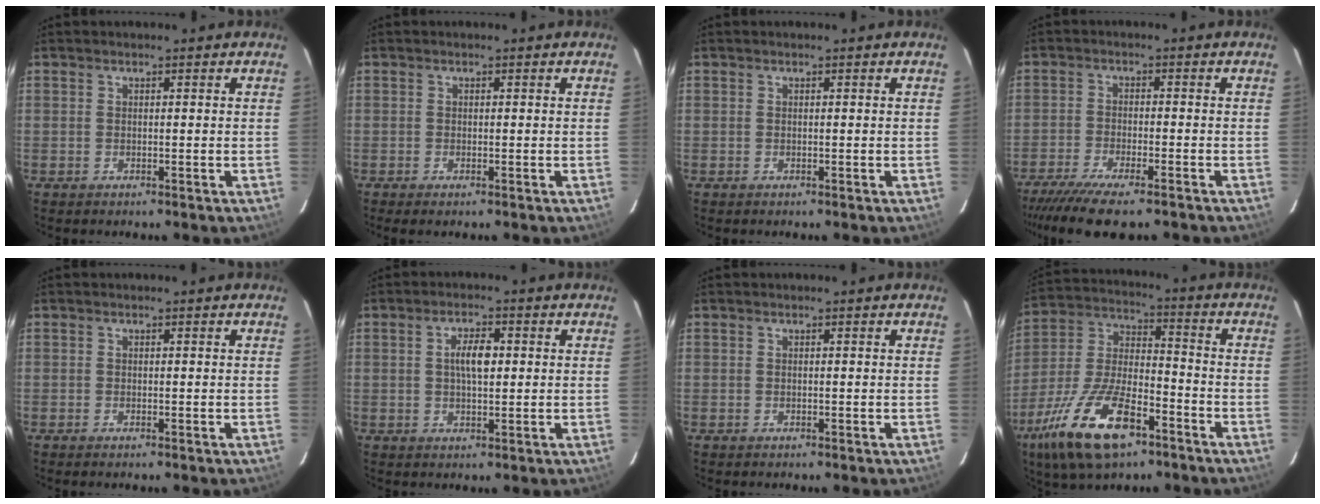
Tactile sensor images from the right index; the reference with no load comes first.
{"total": 0.7, "force": [-0.5, 0.1, 0.5], "torque": [-0.012, -0.001, -0.009]}
{"total": 0.0}
{"total": 11.1, "force": [-9.1, 2.0, 6.1], "torque": [-0.144, -0.037, -0.158]}
{"total": 0.0}
{"total": 4.6, "force": [0.7, 1.9, 4.1], "torque": [-0.073, 0.008, 0.014]}
{"total": 0.0}
{"total": 19.7, "force": [-11.3, 7.8, 14.1], "torque": [-0.297, -0.023, -0.206]}